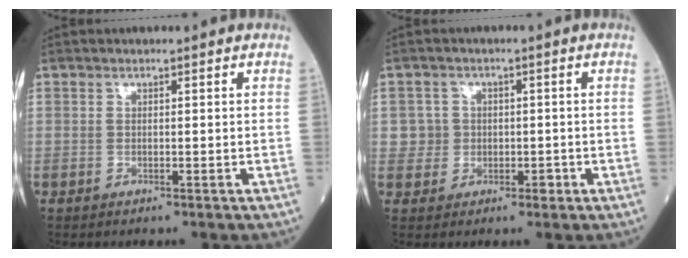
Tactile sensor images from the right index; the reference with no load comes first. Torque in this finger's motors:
{"motor_torque": [-0.08, -0.03, -0.02, 0.01]}